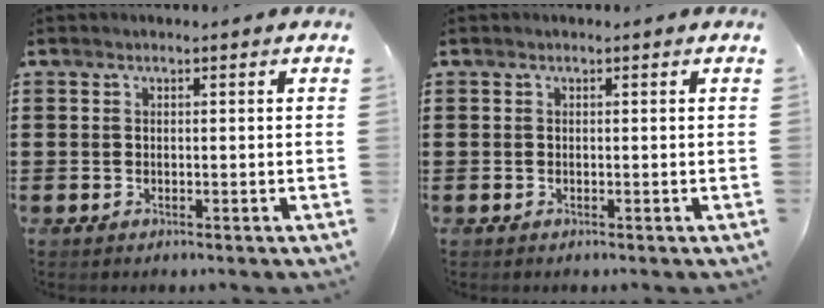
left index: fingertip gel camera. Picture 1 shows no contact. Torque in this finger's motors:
{"motor_torque": [0.00, 0.04, 0.00, 0.00]}